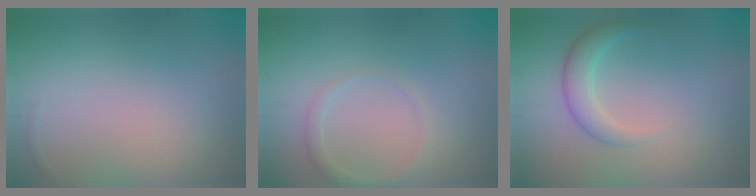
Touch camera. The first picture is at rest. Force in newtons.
{"total": 1.3, "press": 1.3, "slide": 0.0}
{"total": 2.5, "press": 2.5, "slide": 0.1}